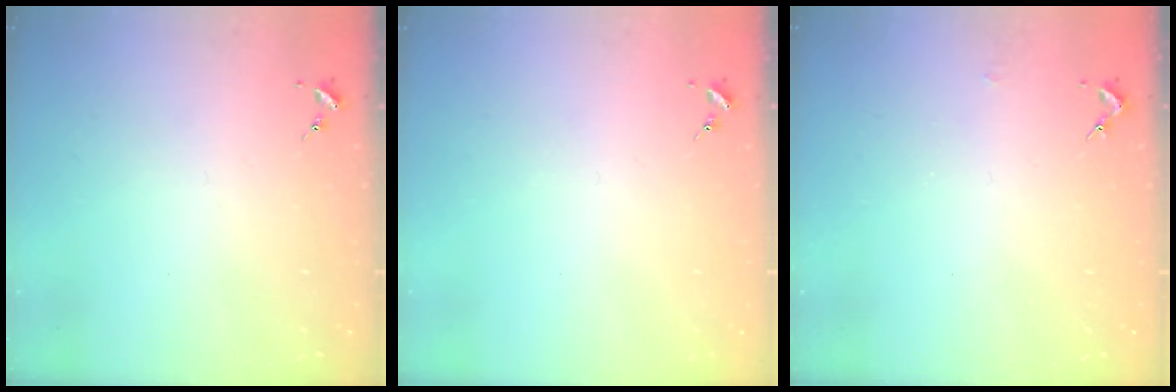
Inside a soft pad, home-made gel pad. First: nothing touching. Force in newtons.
{"total": 0.0}
{"total": 1.4, "press": 1.4, "slide": 0.1}